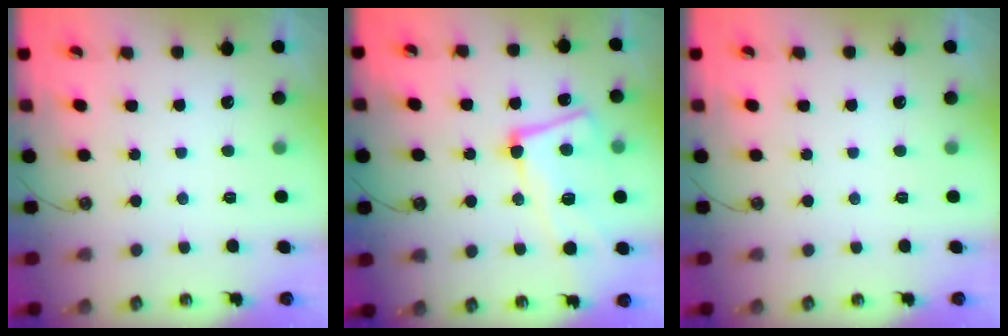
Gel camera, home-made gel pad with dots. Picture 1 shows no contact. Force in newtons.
{"total": 10.2, "press": 10.1, "slide": 1.9}
{"total": 0.0}